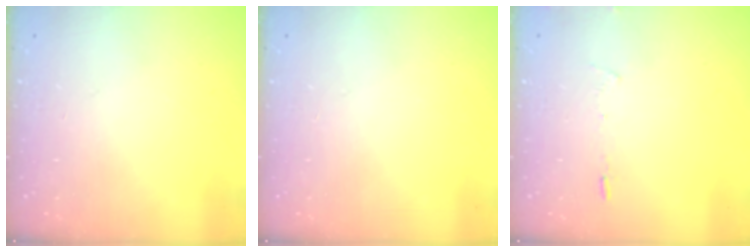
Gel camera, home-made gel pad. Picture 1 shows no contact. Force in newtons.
{"total": 0.9, "press": 0.0, "slide": 0.9}
{"total": 6.1, "press": 5.9, "slide": 1.7}